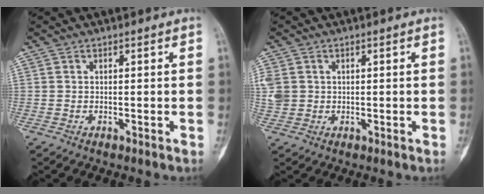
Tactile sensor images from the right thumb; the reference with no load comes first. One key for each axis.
{"total": 7.4, "fx": 1.3, "fy": 6.4, "fz": 3.6, "tx": -0.108, "ty": 0.010, "tz": 0.036}